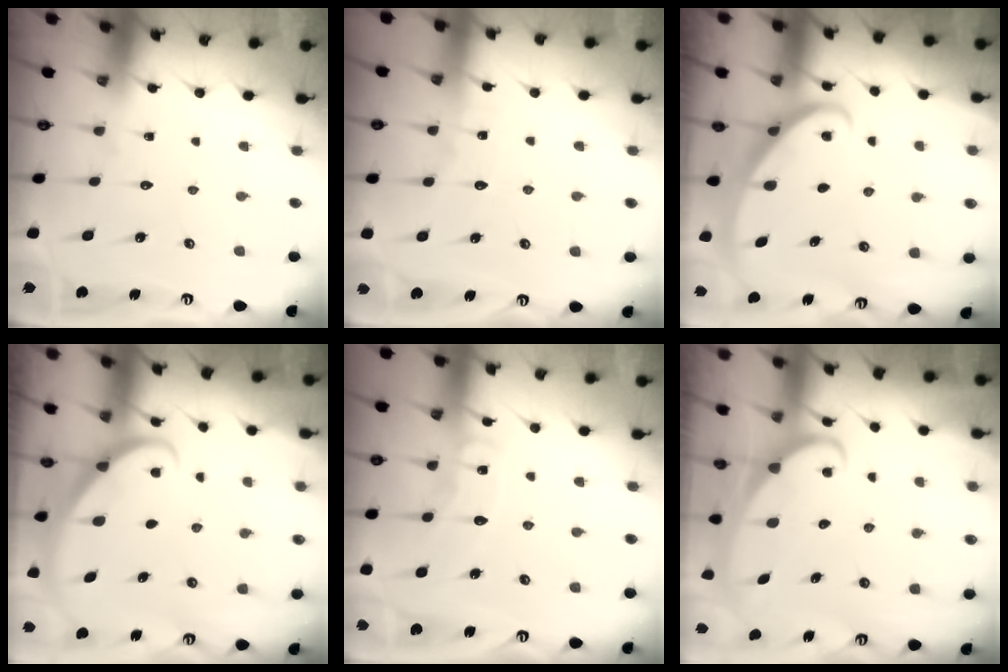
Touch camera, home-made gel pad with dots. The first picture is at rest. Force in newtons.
{"total": 1.9, "press": 1.9, "slide": 0.2}
{"total": 2.8, "press": 2.8, "slide": 0.1}
{"total": 3.3, "press": 3.3, "slide": 0.2}
{"total": 7.1, "press": 7.0, "slide": 0.7}
{"total": 1.9, "press": 1.9, "slide": 0.1}